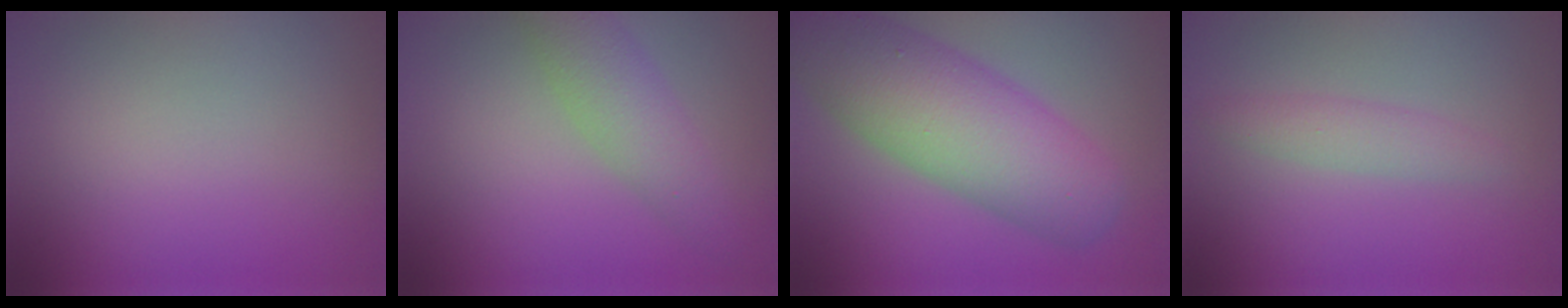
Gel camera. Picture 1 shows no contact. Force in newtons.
{"total": 3.8, "press": 3.8, "slide": 0.1}
{"total": 10.2, "press": 10.2, "slide": 0.4}
{"total": 1.9, "press": 1.9, "slide": 0.1}